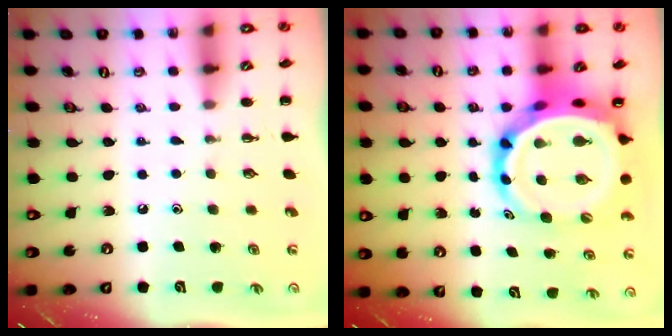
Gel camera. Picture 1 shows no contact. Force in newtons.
{"total": 12.7, "press": 12.2, "slide": 3.5}